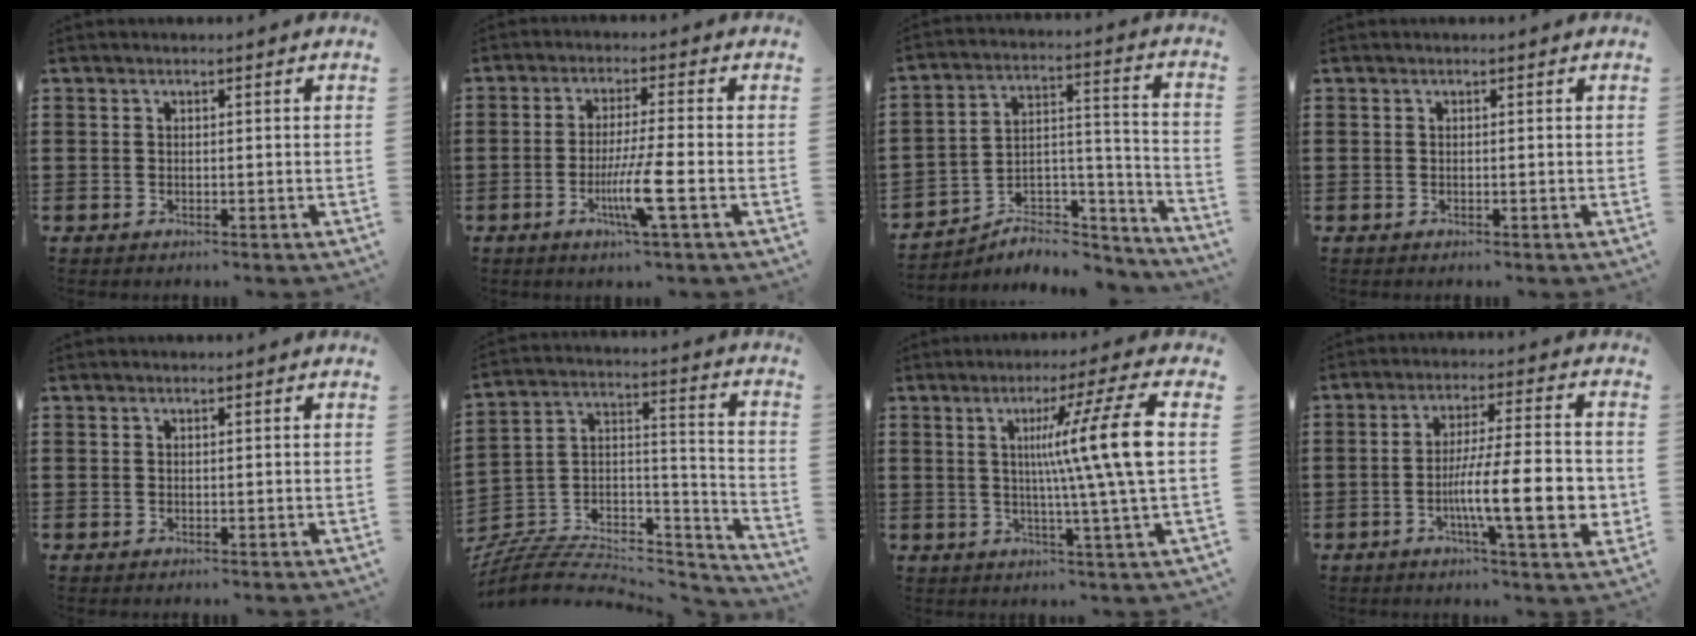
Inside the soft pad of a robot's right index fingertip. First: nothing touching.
{"total": 7.4, "force": [-2.5, 0.1, 6.9], "torque": [-0.135, -0.020, -0.048]}
{"total": 4.8, "force": [-3.9, 2.6, 1.1], "torque": [-0.021, 0.001, -0.075]}
{"total": 0.0}
{"total": 0.0}
{"total": 6.7, "force": [-5.6, 2.8, 2.2], "torque": [-0.048, 0.005, -0.114]}
{"total": 12.9, "force": [1.6, -1.1, 12.8], "torque": [-0.220, -0.009, 0.010]}
{"total": 14.1, "force": [-3.0, 2.7, 13.5], "torque": [-0.219, -0.011, -0.052]}